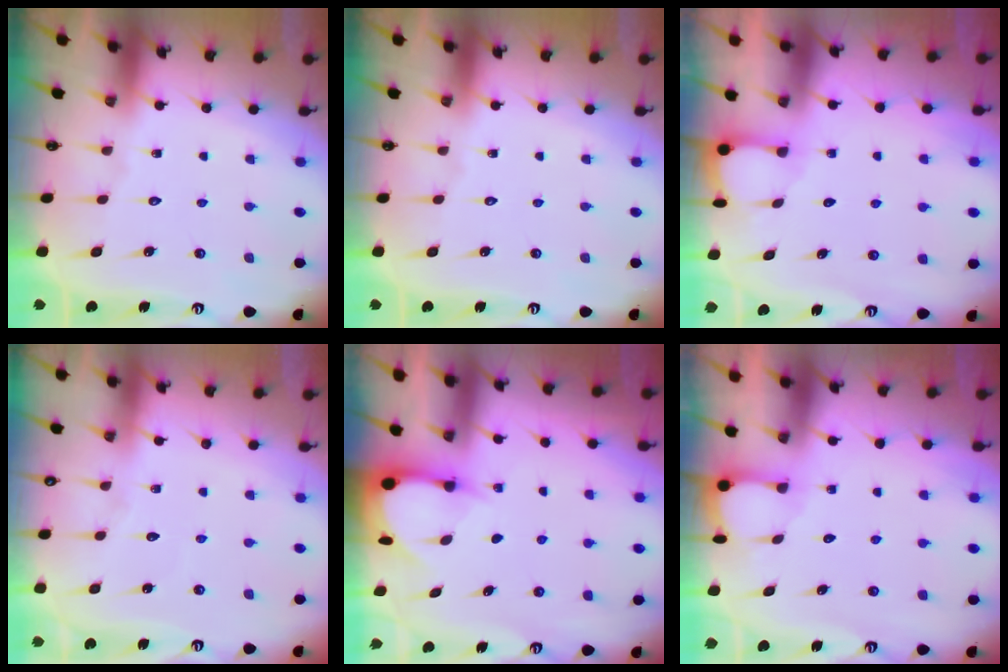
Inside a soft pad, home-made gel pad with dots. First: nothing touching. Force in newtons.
{"total": 0.0}
{"total": 2.0, "press": 2.0, "slide": 0.2}
{"total": 2.3, "press": 2.3, "slide": 0.3}
{"total": 3.3, "press": 3.3, "slide": 0.4}
{"total": 2.0, "press": 2.0, "slide": 0.2}